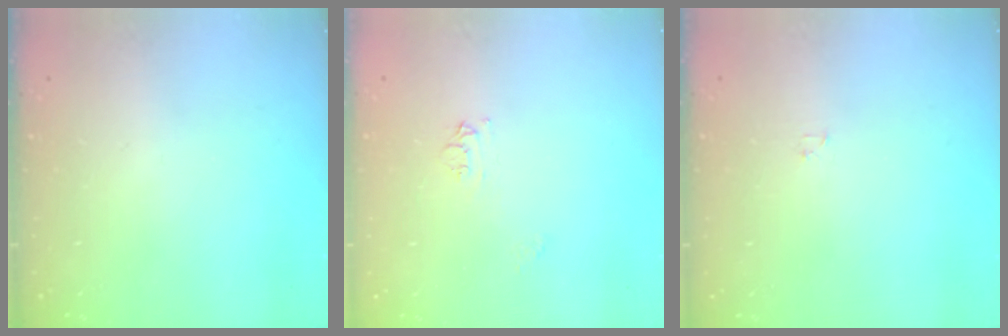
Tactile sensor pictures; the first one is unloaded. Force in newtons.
{"total": 5.5, "press": 5.5, "slide": 0.7}
{"total": 1.2, "press": 1.2, "slide": 0.2}